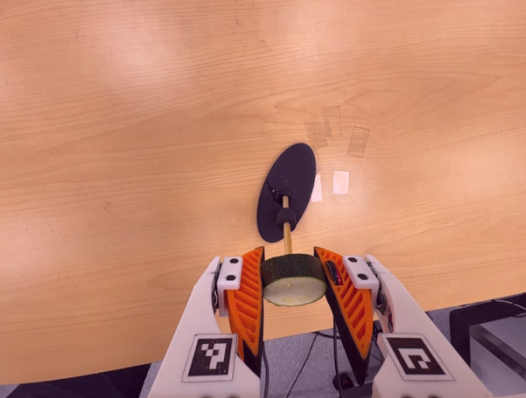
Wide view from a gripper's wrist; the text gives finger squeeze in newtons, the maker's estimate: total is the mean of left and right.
{"total": 10.6, "left": 9.9, "right": 11.3}